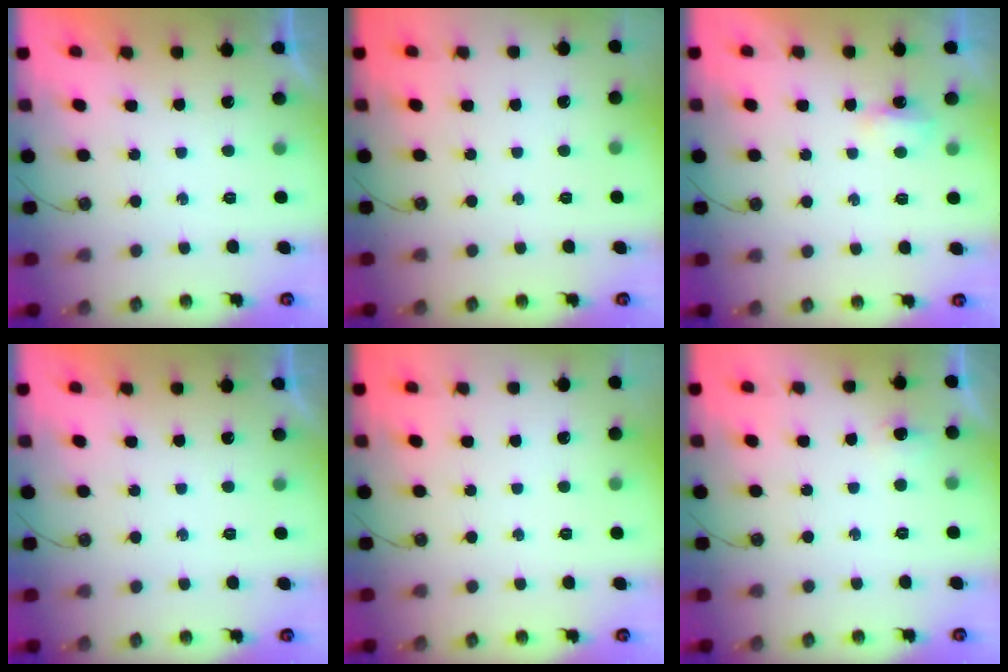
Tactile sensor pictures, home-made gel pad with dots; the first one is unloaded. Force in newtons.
{"total": 0.0}
{"total": 3.8, "press": 3.8, "slide": 0.5}
{"total": 0.0}
{"total": 0.0}
{"total": 4.9, "press": 4.6, "slide": 1.4}